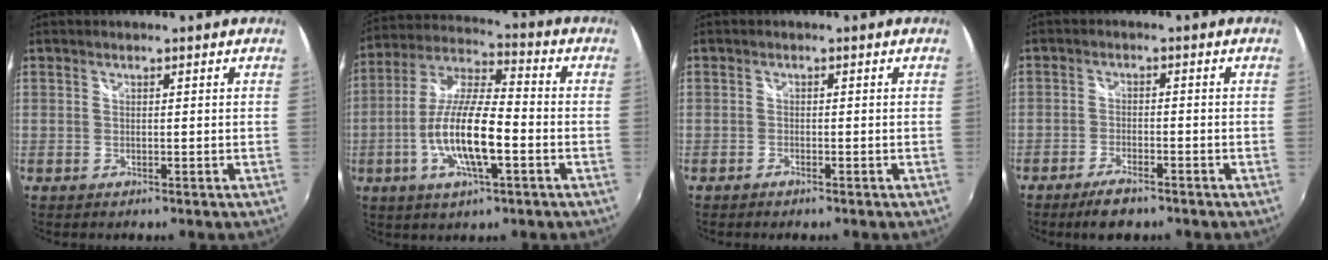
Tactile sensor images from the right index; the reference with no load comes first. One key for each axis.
{"total": 14.7, "fx": -4.2, "fy": 3.9, "fz": 13.5, "tx": -0.270, "ty": -0.004, "tz": -0.083}
{"total": 1.2, "fx": -1.0, "fy": 0.4, "fz": 0.4, "tx": -0.015, "ty": -0.002, "tz": -0.022}
{"total": 5.4, "fx": -4.1, "fy": 1.7, "fz": 3.0, "tx": -0.075, "ty": -0.003, "tz": -0.075}